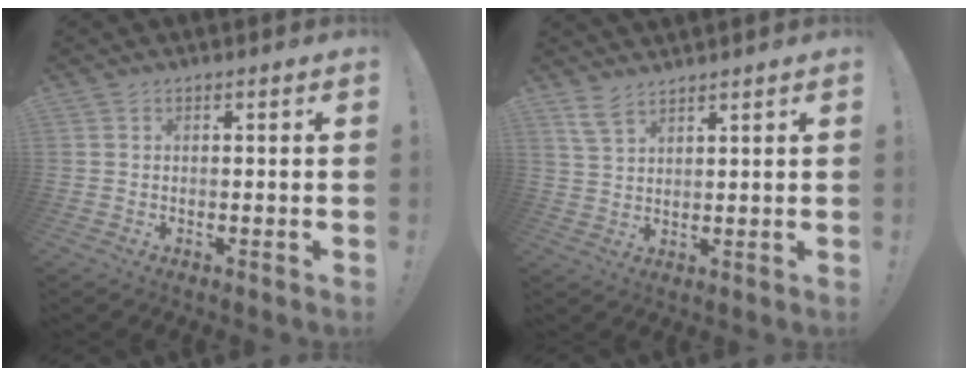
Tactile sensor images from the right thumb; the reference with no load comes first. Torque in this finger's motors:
{"motor_torque": [-0.16, 0.18, -0.34, 0.27, 0.02]}